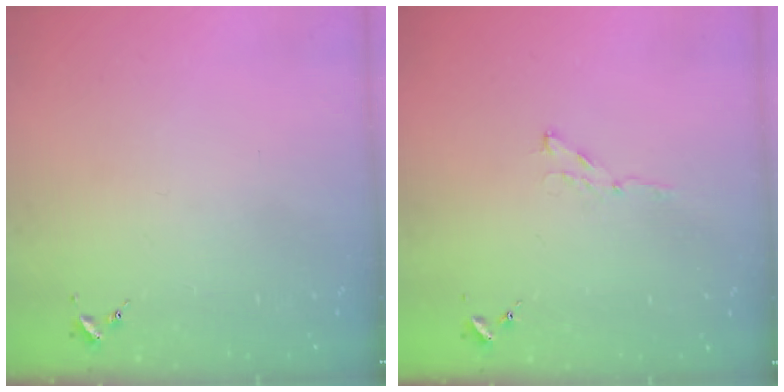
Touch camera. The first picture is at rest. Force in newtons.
{"total": 3.5, "press": 3.5, "slide": 0.4}